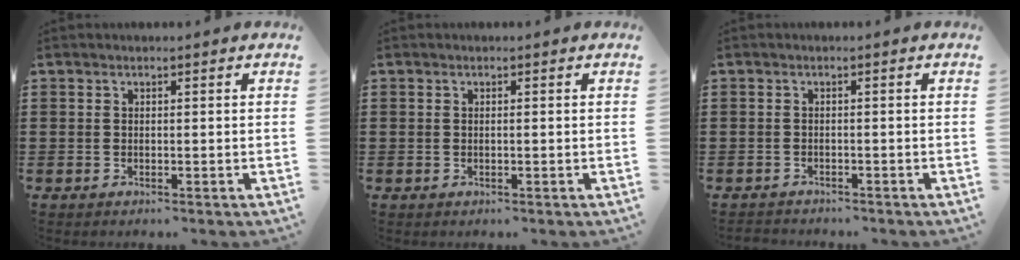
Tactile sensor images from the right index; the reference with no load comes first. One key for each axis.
{"total": 0.0}
{"total": 1.2, "fx": -1.2, "fy": 0.2, "fz": -0.1, "tx": -0.001, "ty": 0.003, "tz": -0.028}